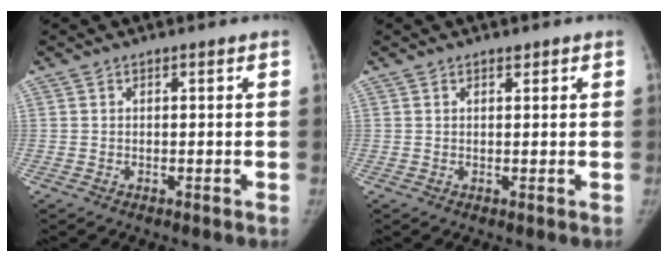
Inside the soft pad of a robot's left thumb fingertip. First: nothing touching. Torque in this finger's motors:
{"motor_torque": [0.31, 0.01, -0.13, 0.18, 0.05]}